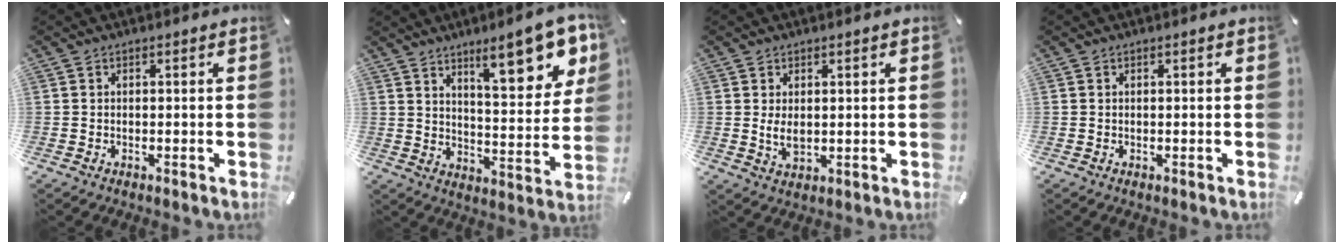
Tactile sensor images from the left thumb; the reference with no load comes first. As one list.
[{"total": 15.8, "force": [10.0, 5.1, 11.0], "torque": [-0.146, -0.063, 0.159]}, {"total": 4.0, "force": [0.7, 2.4, 3.1], "torque": [-0.069, -0.006, 0.008]}, {"total": 0.0}]